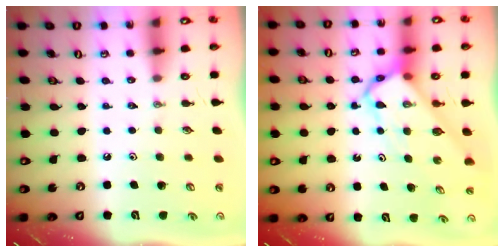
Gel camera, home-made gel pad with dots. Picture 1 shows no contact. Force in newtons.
{"total": 6.4, "press": 6.3, "slide": 0.7}